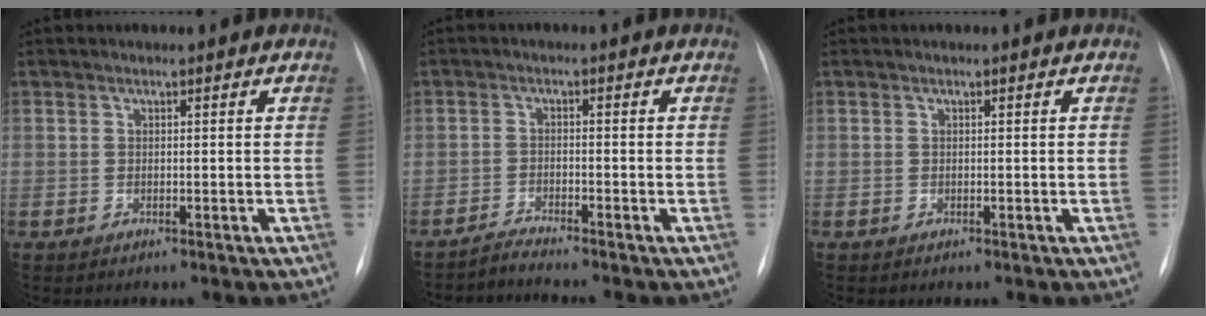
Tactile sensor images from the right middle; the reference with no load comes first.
{"total": 2.3, "force": [-2.2, -0.8, -0.2], "torque": [-0.001, -0.014, -0.042]}
{"total": 0.0}